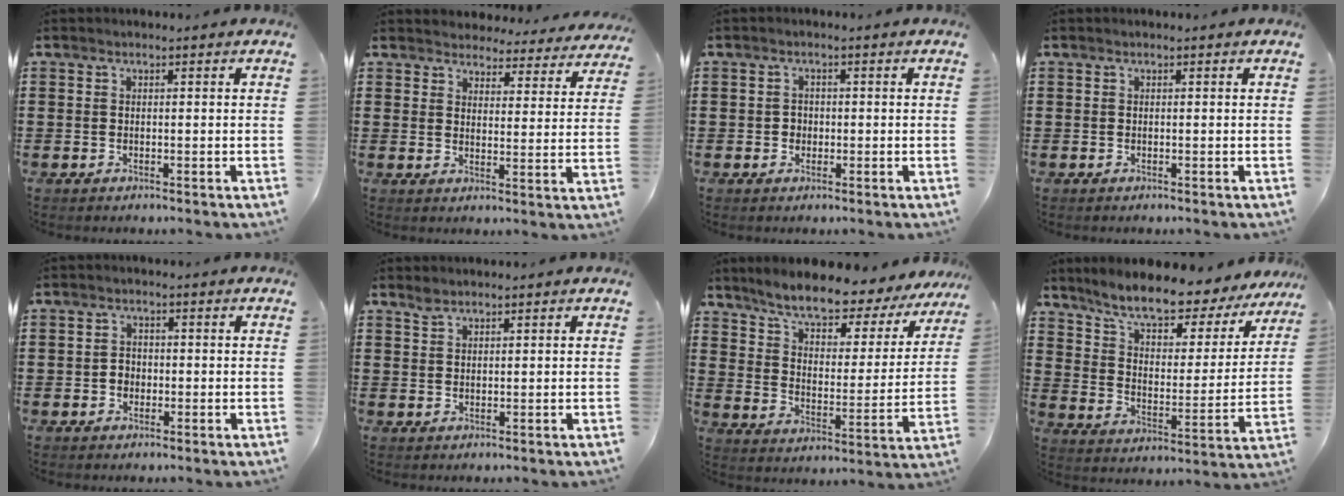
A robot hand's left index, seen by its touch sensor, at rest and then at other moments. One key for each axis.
{"total": 4.2, "fx": 4.1, "fy": 0.4, "fz": 0.0, "tx": -0.014, "ty": -0.029, "tz": 0.070}
{"total": 1.4, "fx": 0.0, "fy": 1.3, "fz": 0.5, "tx": -0.014, "ty": 0.005, "tz": -0.002}
{"total": 0.0}
{"total": 1.9, "fx": -0.4, "fy": 1.6, "fz": 0.9, "tx": -0.021, "ty": 0.004, "tz": -0.010}
{"total": 1.5, "fx": 1.3, "fy": 0.6, "fz": 0.5, "tx": -0.013, "ty": 0.000, "tz": 0.027}
{"total": 7.2, "fx": 6.3, "fy": 1.0, "fz": 3.3, "tx": -0.084, "ty": -0.042, "tz": 0.100}
{"total": 8.4, "fx": 7.3, "fy": 1.2, "fz": 4.0, "tx": -0.099, "ty": -0.048, "tz": 0.121}